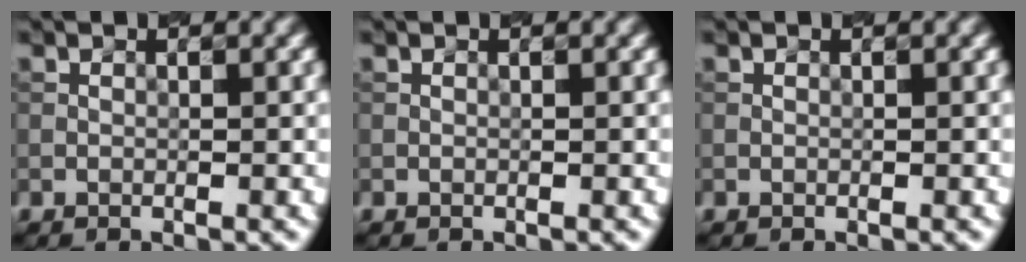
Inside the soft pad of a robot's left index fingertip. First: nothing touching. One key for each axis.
{"total": 0.0}
{"total": 0.0}